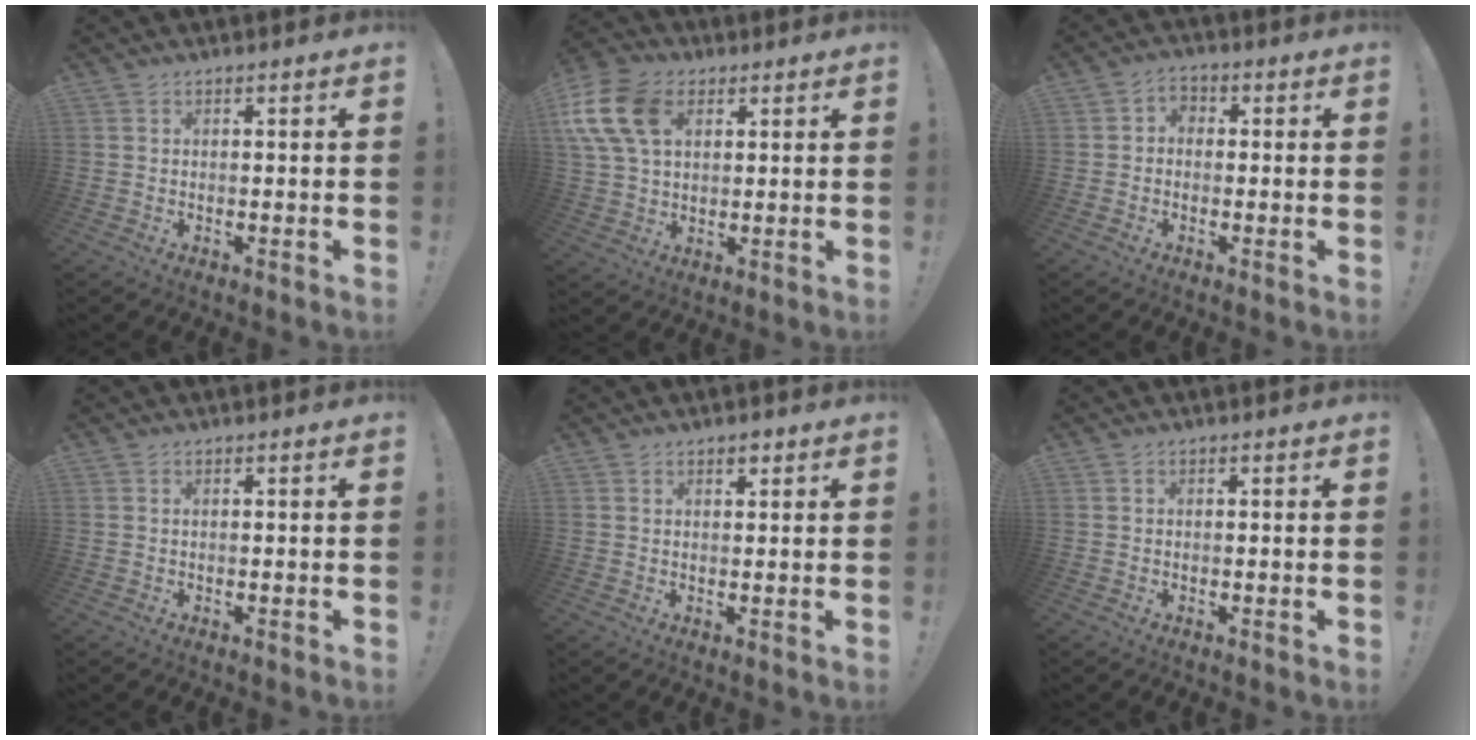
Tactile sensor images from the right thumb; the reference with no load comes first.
{"total": 15.8, "force": [5.3, 10.7, 10.4], "torque": [-0.207, -0.011, 0.104]}
{"total": 2.8, "force": [-0.8, 2.3, 1.5], "torque": [-0.027, 0.010, -0.013]}
{"total": 0.0}
{"total": 1.7, "force": [1.2, 0.9, 0.8], "torque": [0.006, -0.008, 0.016]}
{"total": 0.0}